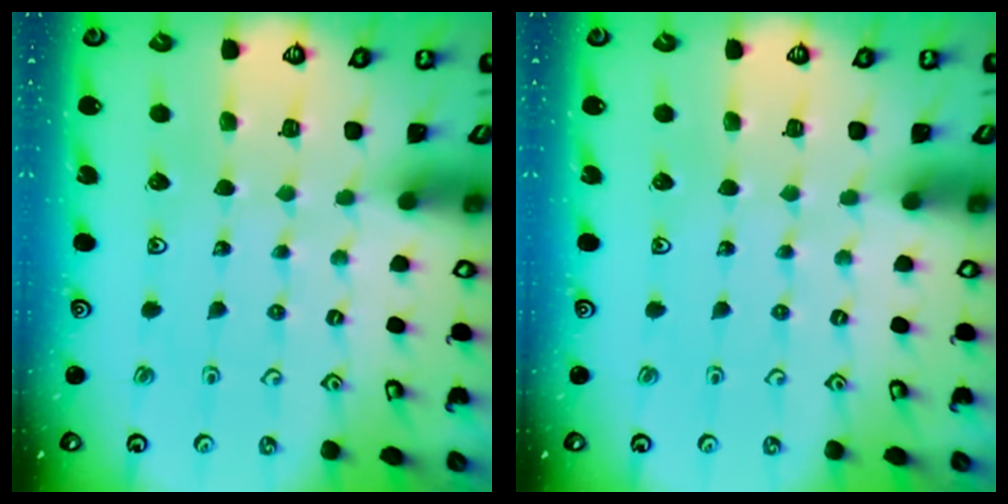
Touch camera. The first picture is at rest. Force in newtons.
{"total": 0.0}